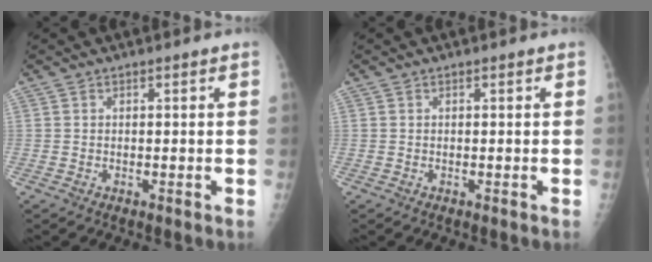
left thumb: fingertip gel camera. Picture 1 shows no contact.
{"total": 0.0}